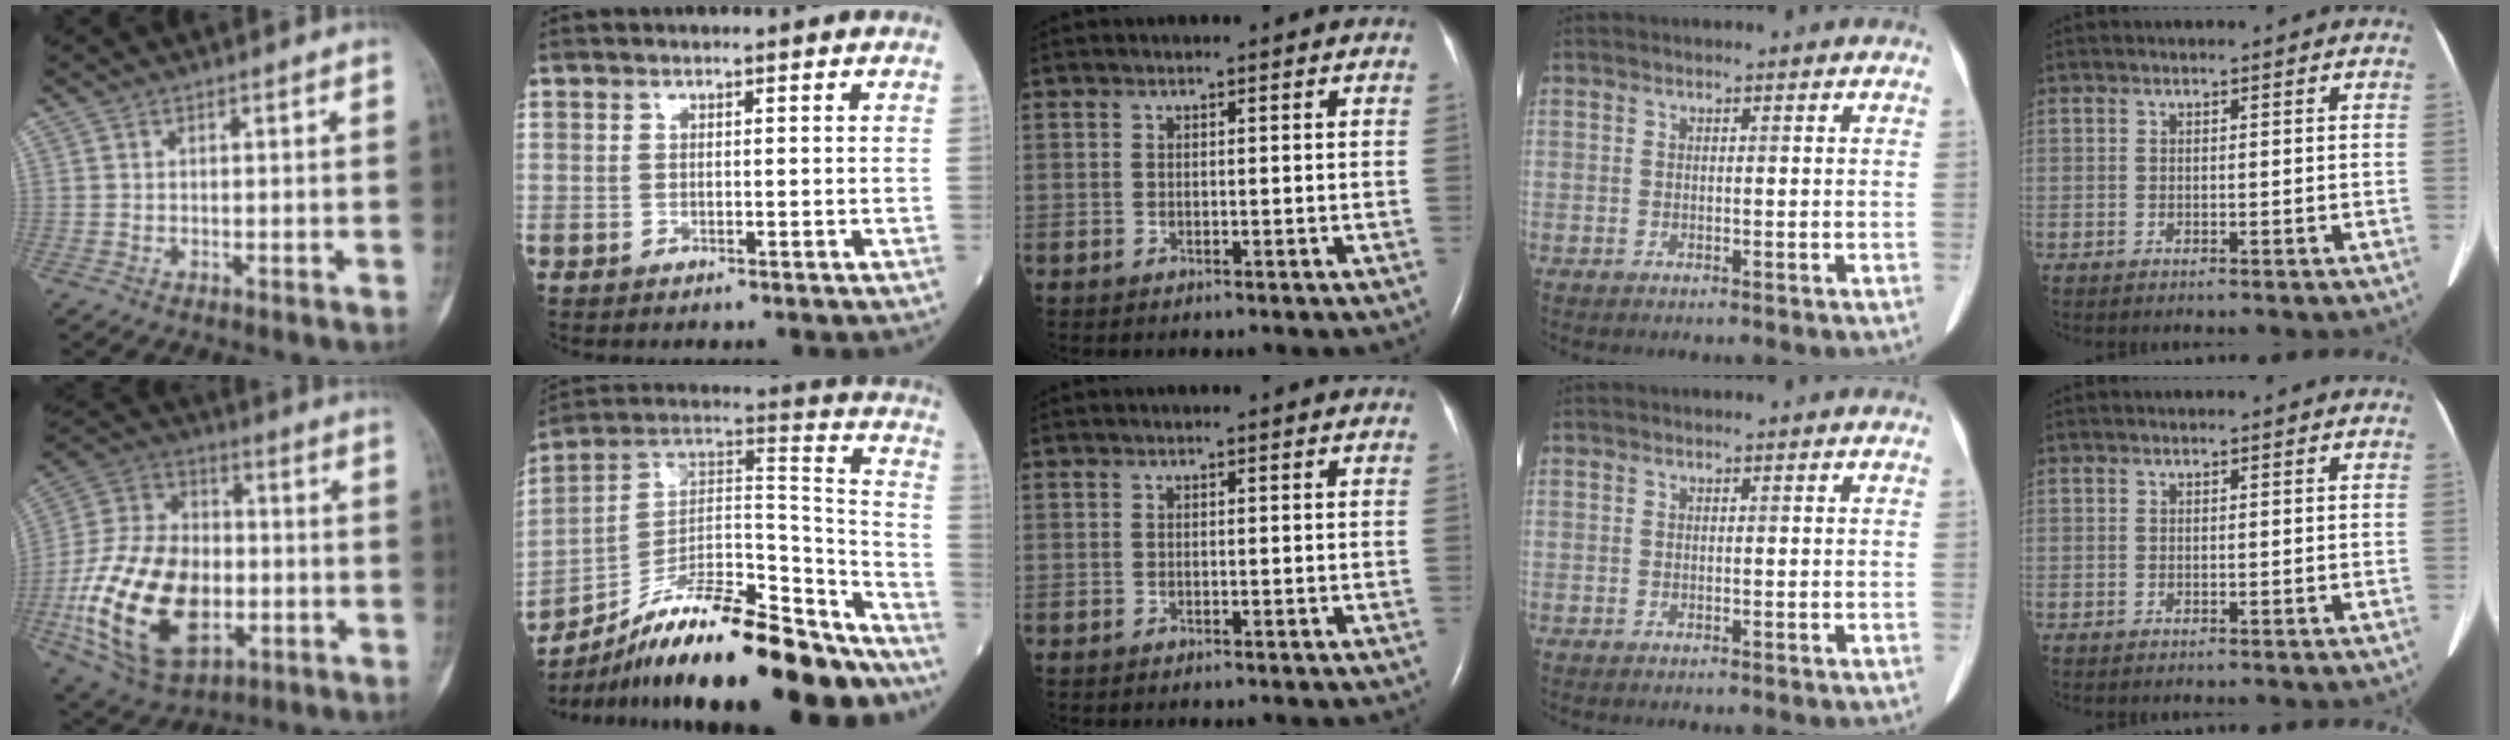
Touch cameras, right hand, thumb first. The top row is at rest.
{"thumb": {"total": 25.1, "force": [-5.6, 16.1, 18.5], "torque": [-0.333, 0.015, -0.081]}, "index": {"total": 27.9, "force": [-22.3, 5.5, 15.8], "torque": [-0.207, 0.021, -0.350]}}